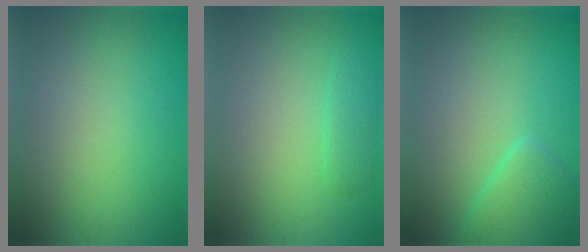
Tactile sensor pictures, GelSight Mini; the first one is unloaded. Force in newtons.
{"total": 1.5, "press": 1.5, "slide": 0.1}
{"total": 3.0, "press": 2.9, "slide": 0.3}